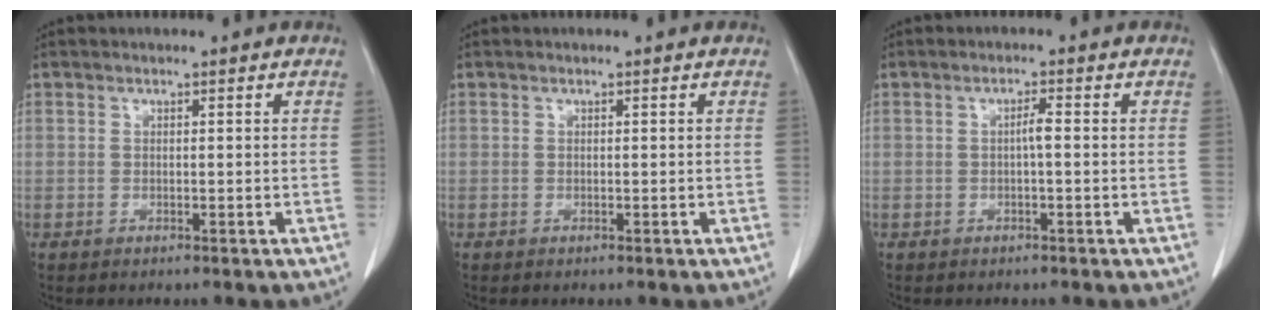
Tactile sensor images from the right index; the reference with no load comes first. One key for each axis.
{"total": 0.0}
{"total": 1.6, "fx": -0.1, "fy": 0.0, "fz": 1.6, "tx": -0.028, "ty": 0.003, "tz": -0.002}